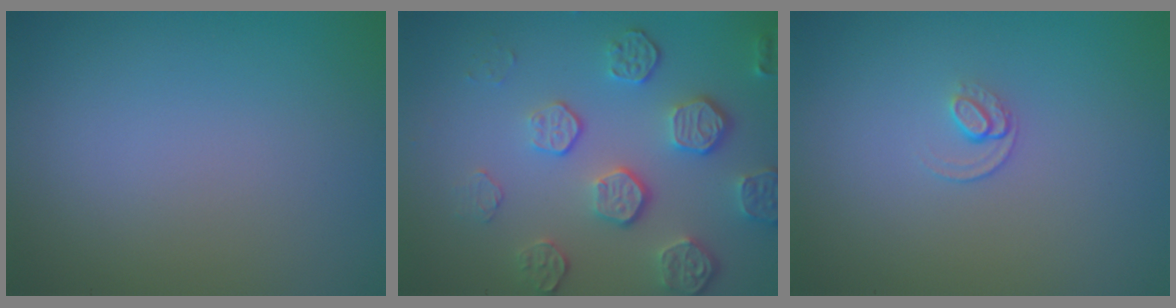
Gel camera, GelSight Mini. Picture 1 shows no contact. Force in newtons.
{"total": 5.4, "press": 4.2, "slide": 3.3}
{"total": 1.0, "press": 0.6, "slide": 0.8}